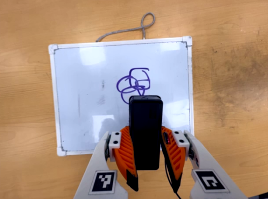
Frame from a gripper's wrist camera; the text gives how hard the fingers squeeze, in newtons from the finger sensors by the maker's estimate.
{"total": 8.9, "left": 7.3, "right": 10.5}